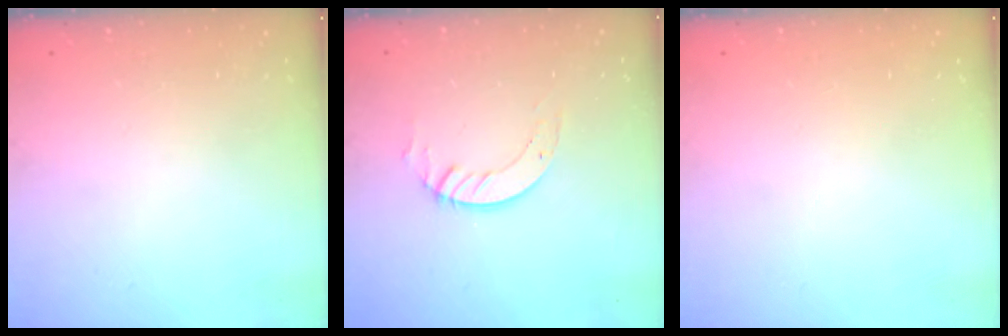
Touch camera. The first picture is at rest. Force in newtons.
{"total": 3.4, "press": 3.4, "slide": 0.1}
{"total": 0.0}